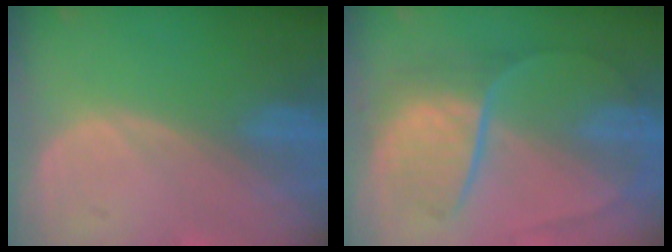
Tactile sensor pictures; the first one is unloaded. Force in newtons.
{"total": 8.9, "press": 7.5, "slide": 4.7}